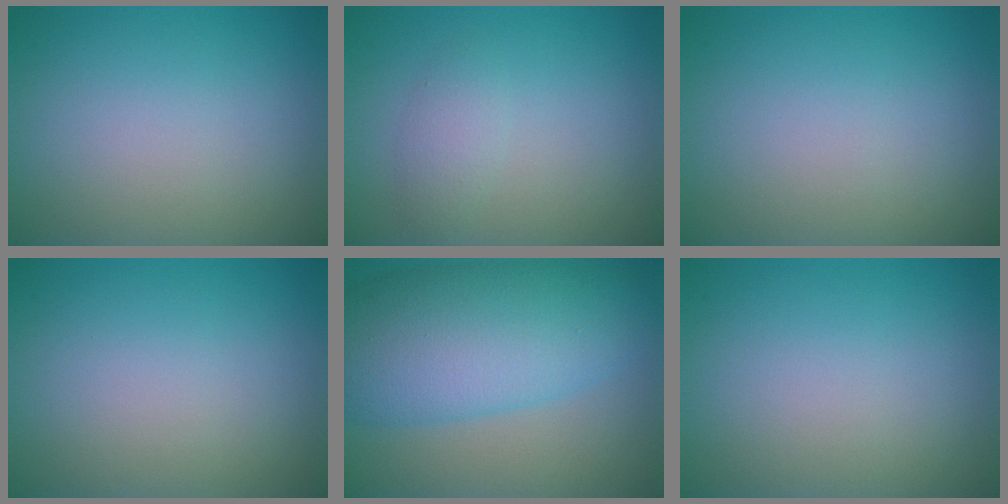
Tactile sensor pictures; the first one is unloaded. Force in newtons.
{"total": 1.6, "press": 1.6, "slide": 0.0}
{"total": 0.0}
{"total": 0.0}
{"total": 10.3, "press": 10.3, "slide": 0.1}
{"total": 0.0}